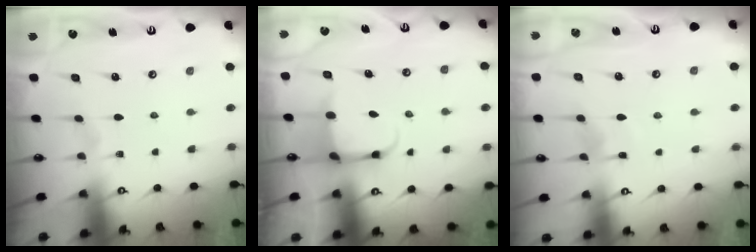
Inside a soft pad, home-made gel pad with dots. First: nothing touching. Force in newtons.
{"total": 3.8, "press": 3.7, "slide": 0.9}
{"total": 5.5, "press": 5.5, "slide": 0.6}